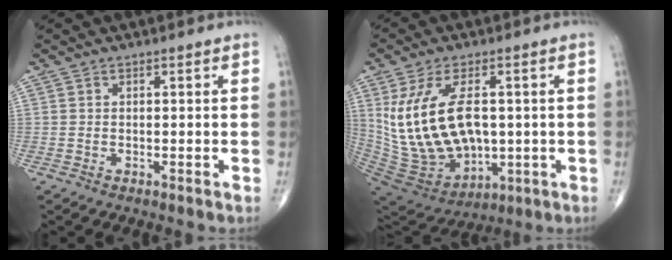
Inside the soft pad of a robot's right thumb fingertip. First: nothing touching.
{"total": 18.7, "force": [2.0, 11.1, 14.9], "torque": [-0.278, -0.013, 0.064]}